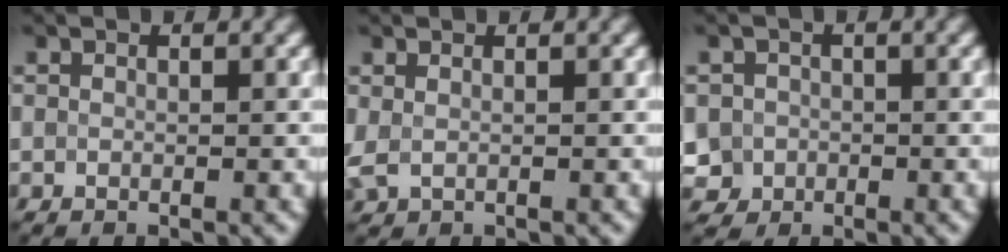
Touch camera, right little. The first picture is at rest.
{"total": 1.1, "force": [0.4, 0.7, 0.8], "torque": [-0.022, 0.005, 0.007]}
{"total": 3.0, "force": [-0.7, 2.9, 0.6], "torque": [0.004, 0.005, -0.024]}